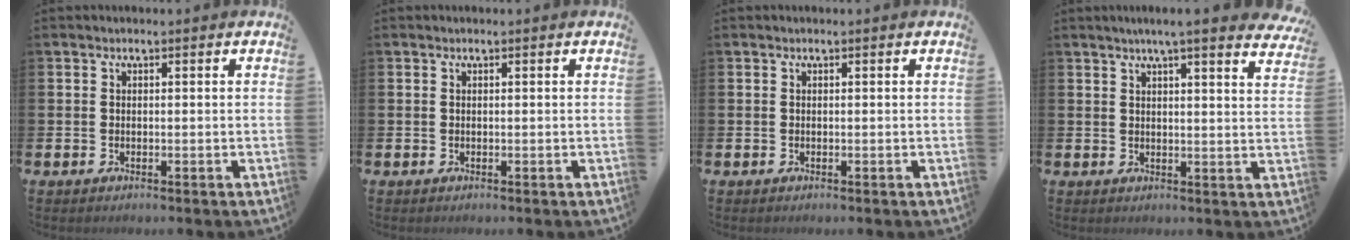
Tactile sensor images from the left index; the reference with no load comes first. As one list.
[{"total": 0.0}, {"total": 0.0}, {"total": 4.5, "force": [4.1, -0.5, 1.8], "torque": [-0.036, -0.021, 0.069]}]